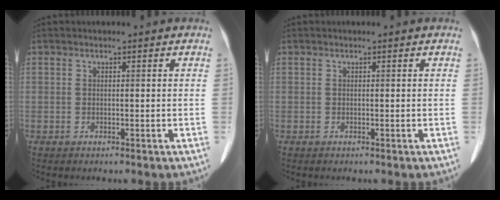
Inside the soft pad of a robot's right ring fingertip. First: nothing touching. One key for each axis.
{"total": 0.0}